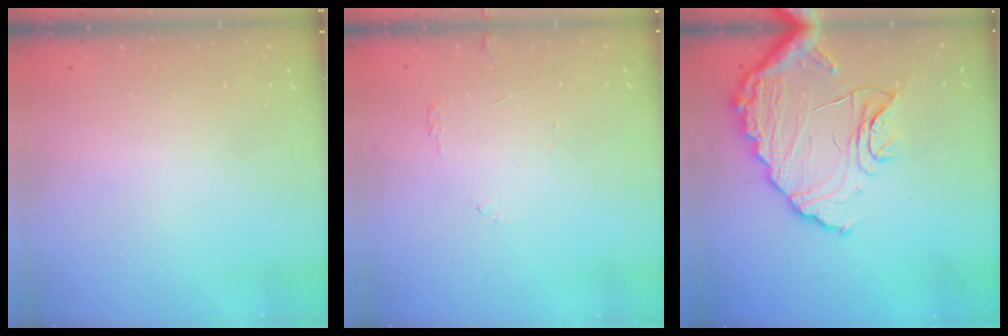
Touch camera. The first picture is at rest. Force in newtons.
{"total": 6.6, "press": 6.6, "slide": 0.5}
{"total": 16.2, "press": 16.1, "slide": 1.4}